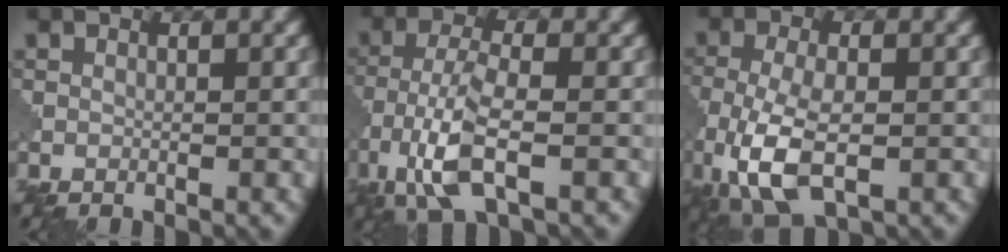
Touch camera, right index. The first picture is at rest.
{"total": 6.5, "force": [-2.7, 2.1, 5.5], "torque": [-0.116, 0.003, -0.062]}
{"total": 7.8, "force": [-2.9, 3.6, 6.3], "torque": [-0.144, -0.011, -0.056]}